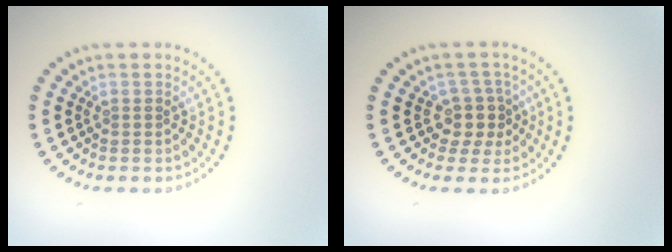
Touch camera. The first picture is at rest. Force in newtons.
{"total": 2.5, "press": 1.9, "slide": 1.6}